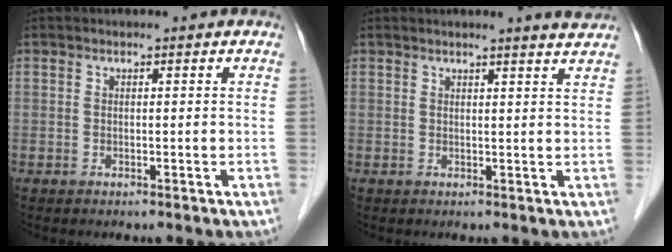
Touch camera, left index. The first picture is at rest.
{"total": 3.8, "force": [3.5, -0.7, 1.3], "torque": [-0.020, -0.008, 0.029]}